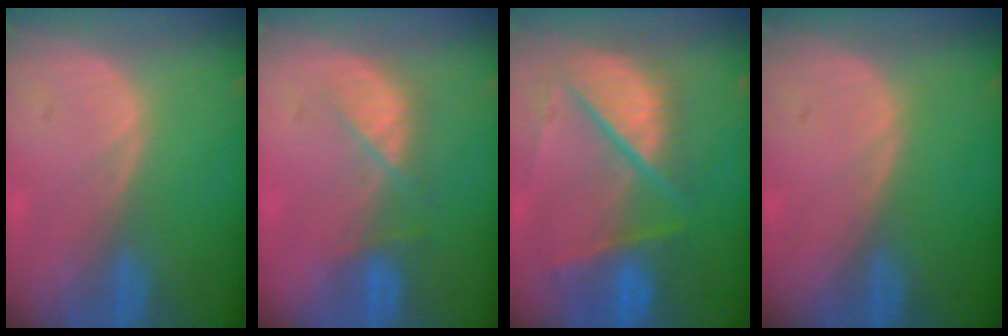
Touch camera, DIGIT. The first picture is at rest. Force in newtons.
{"total": 4.1, "press": 4.1, "slide": 0.5}
{"total": 10.9, "press": 9.0, "slide": 6.1}
{"total": 0.0}